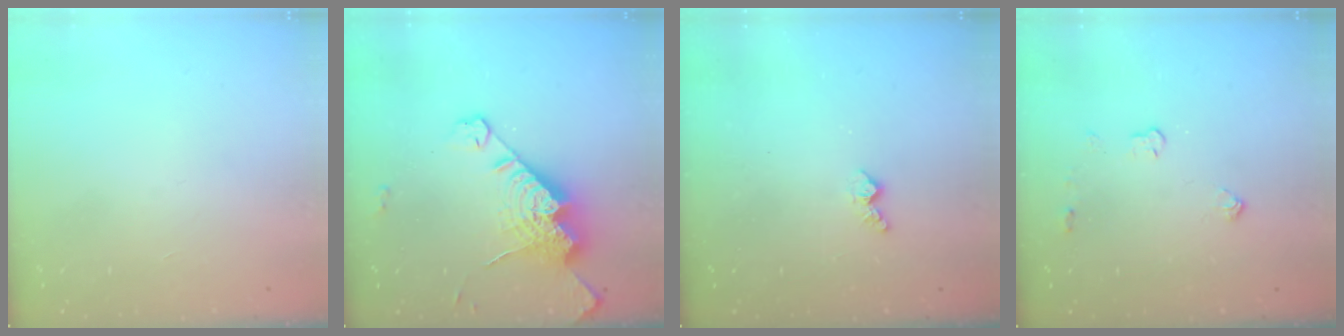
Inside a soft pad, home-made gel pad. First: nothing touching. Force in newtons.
{"total": 18.2, "press": 18.1, "slide": 1.9}
{"total": 4.0, "press": 4.0, "slide": 0.5}
{"total": 3.6, "press": 3.5, "slide": 0.6}